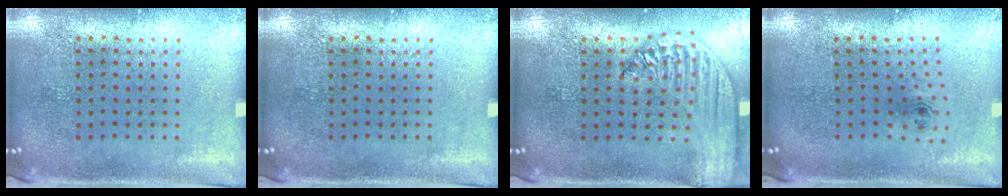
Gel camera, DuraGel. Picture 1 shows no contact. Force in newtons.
{"total": 0.0}
{"total": 2.6, "press": 2.1, "slide": 1.4}
{"total": 0.7, "press": 0.3, "slide": 0.6}